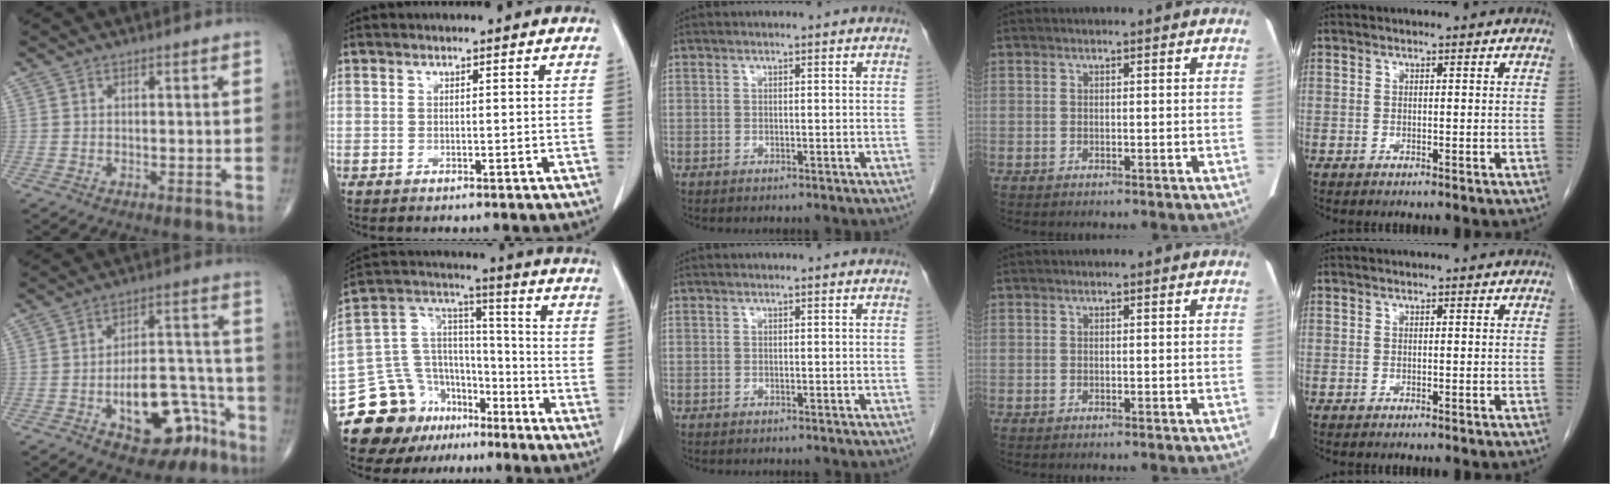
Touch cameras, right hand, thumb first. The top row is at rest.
{"thumb": {"total": 16.3, "force": [-7.6, 8.4, 11.8], "torque": [-0.131, 0.064, -0.098]}, "index": {"total": 17.5, "force": [-12.1, 11.7, 4.8], "torque": [-0.092, 0.096, -0.203]}}